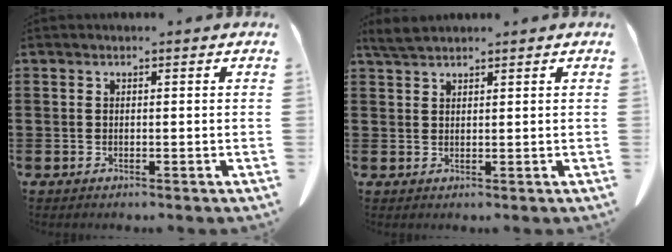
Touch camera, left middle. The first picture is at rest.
{"total": 2.6, "force": [2.2, 0.5, 1.3], "torque": [-0.032, 0.004, 0.042]}